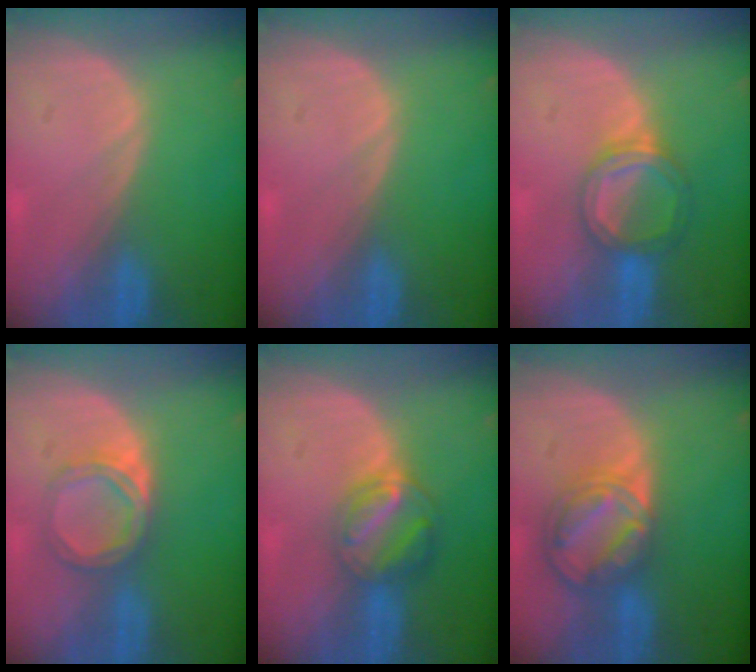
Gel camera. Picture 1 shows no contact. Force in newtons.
{"total": 0.0}
{"total": 5.4, "press": 5.1, "slide": 1.6}
{"total": 4.7, "press": 4.6, "slide": 0.4}
{"total": 6.3, "press": 5.6, "slide": 2.8}
{"total": 8.6, "press": 7.2, "slide": 4.6}